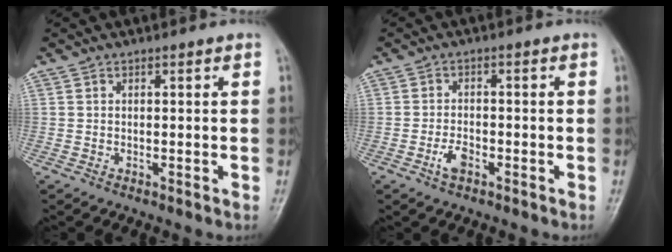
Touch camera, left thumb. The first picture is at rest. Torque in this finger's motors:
{"motor_torque": [-0.44, 0.50, 0.60, 0.37, 0.00]}